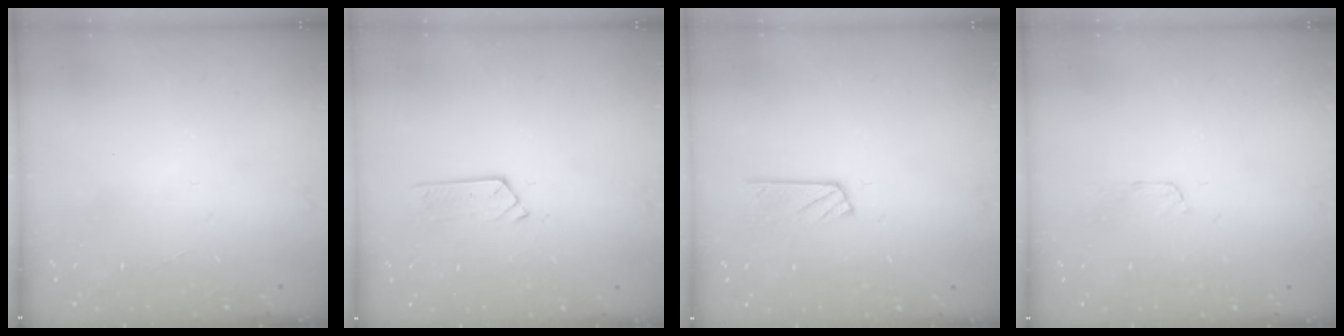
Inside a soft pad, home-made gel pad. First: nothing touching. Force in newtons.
{"total": 3.4, "press": 3.4, "slide": 0.4}
{"total": 3.1, "press": 3.1, "slide": 0.3}
{"total": 3.3, "press": 3.3, "slide": 0.3}